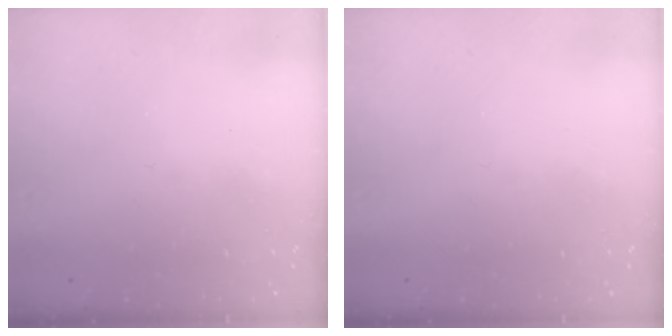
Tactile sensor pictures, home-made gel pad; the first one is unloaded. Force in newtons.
{"total": 0.0}